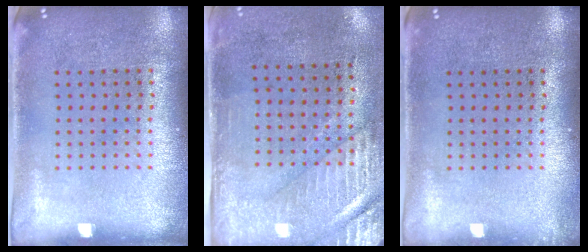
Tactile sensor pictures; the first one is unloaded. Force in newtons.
{"total": 2.9, "press": 2.4, "slide": 1.6}
{"total": 0.7, "press": 0.7, "slide": 0.1}